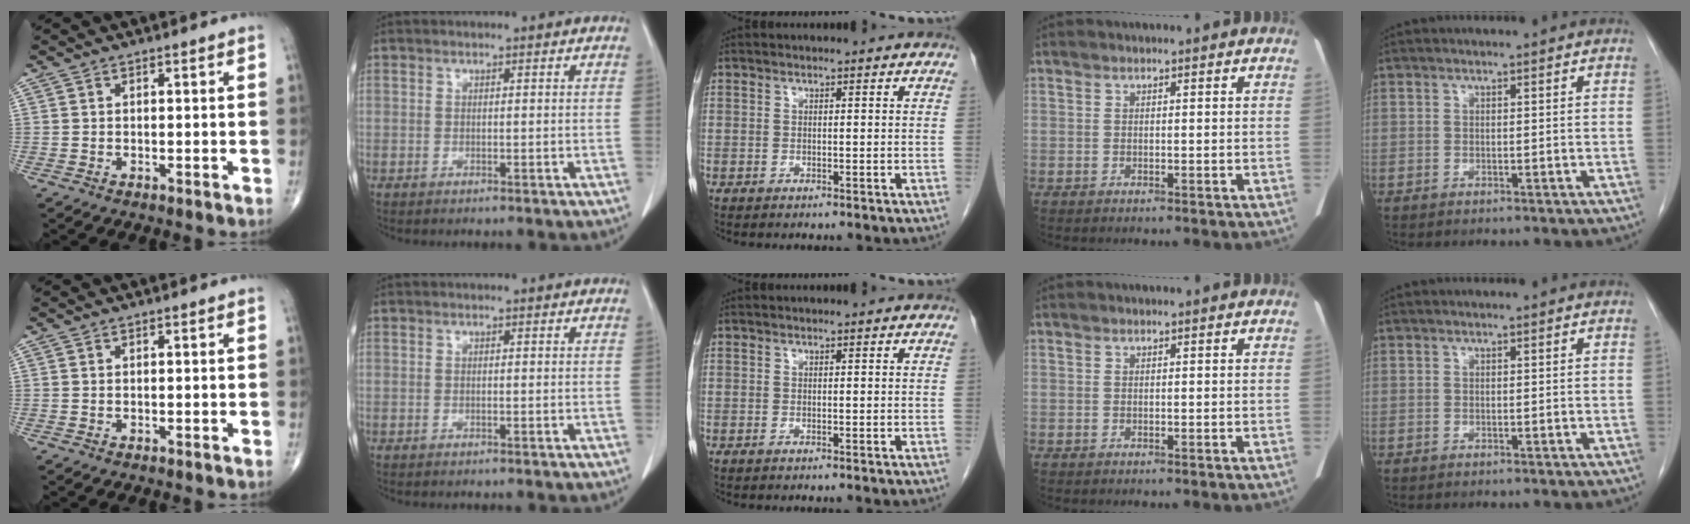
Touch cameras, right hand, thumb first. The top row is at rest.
{}